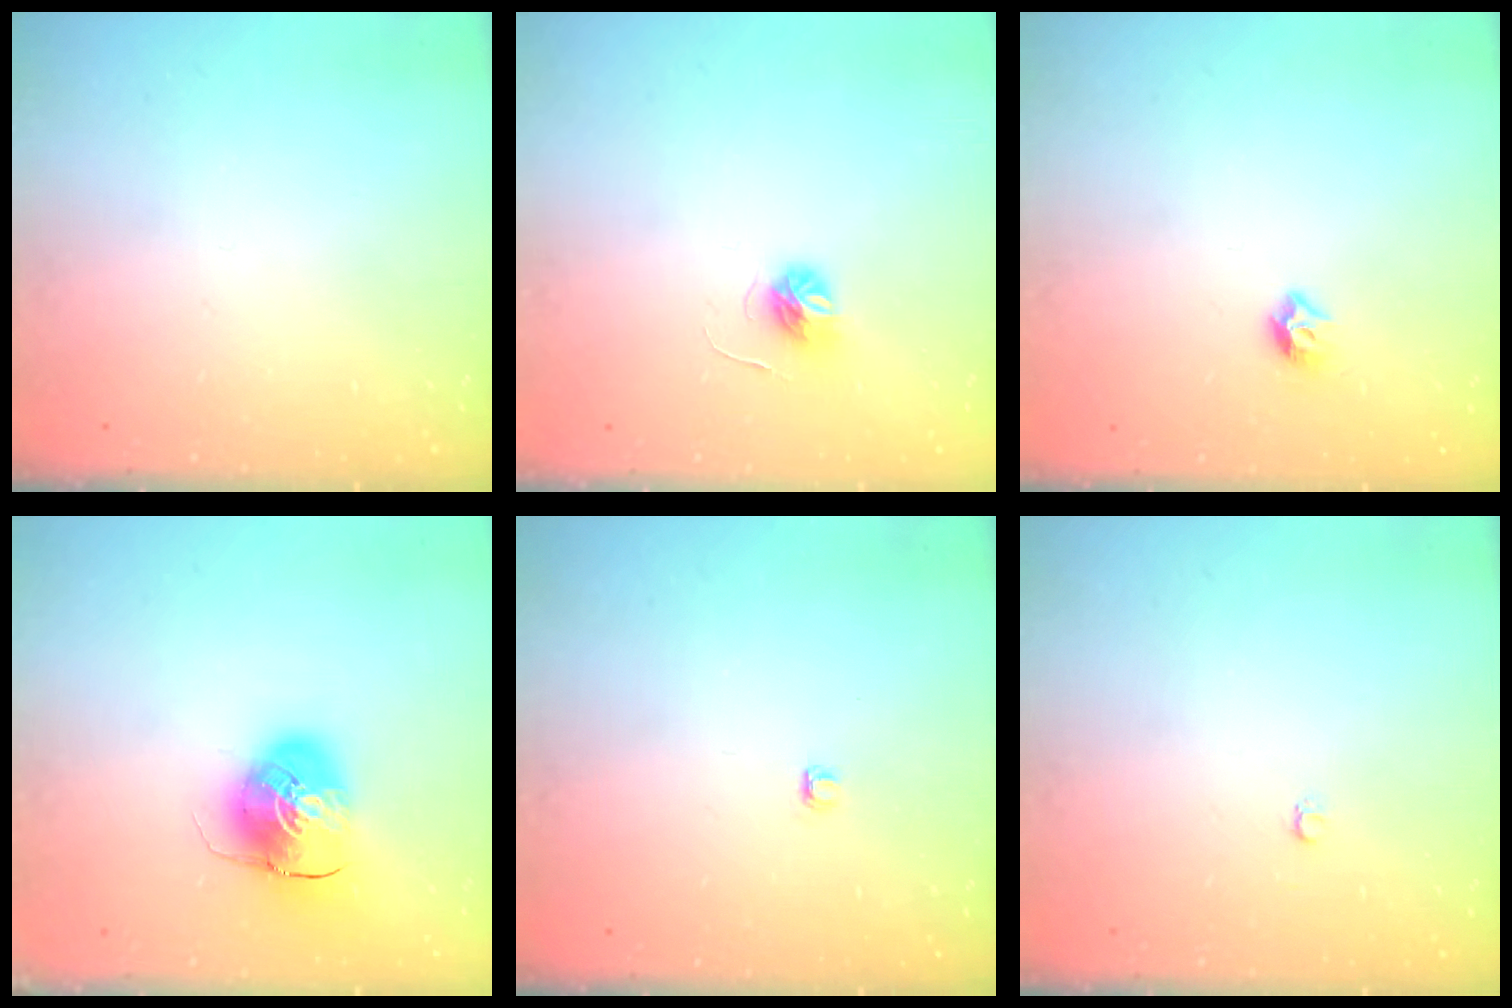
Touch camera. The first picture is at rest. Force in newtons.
{"total": 5.2, "press": 5.2, "slide": 0.6}
{"total": 5.5, "press": 5.4, "slide": 0.9}
{"total": 9.6, "press": 9.4, "slide": 1.7}
{"total": 2.8, "press": 2.8, "slide": 0.4}
{"total": 2.6, "press": 2.6, "slide": 0.3}